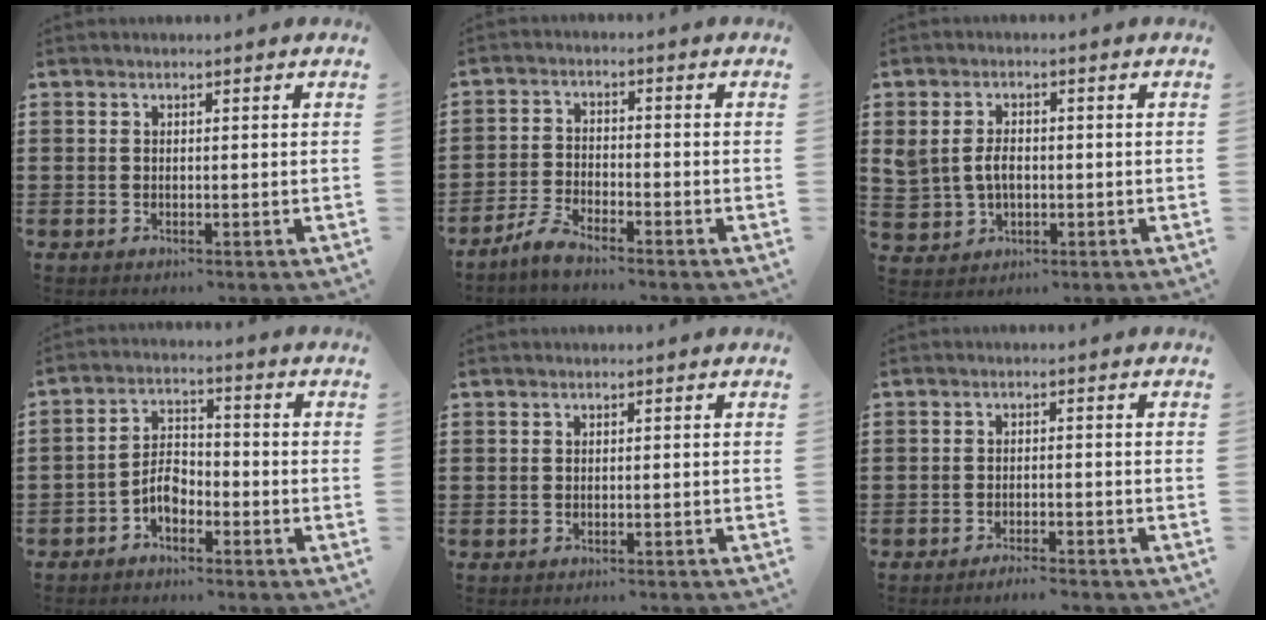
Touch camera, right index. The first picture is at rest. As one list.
[{"total": 3.8, "force": [-3.4, 0.5, 1.5], "torque": [-0.042, 0.006, -0.072]}, {"total": 3.7, "force": [0.1, 2.8, 2.5], "torque": [-0.062, 0.009, -0.002]}, {"total": 4.5, "force": [-2.5, 2.5, 2.8], "torque": [-0.064, 0.007, -0.052]}, {"total": 0.6, "force": [-0.5, 0.0, -0.1], "torque": [0.002, 0.000, -0.012]}, {"total": 2.1, "force": [-2.1, -0.1, 0.5], "torque": [-0.012, -0.001, -0.040]}]